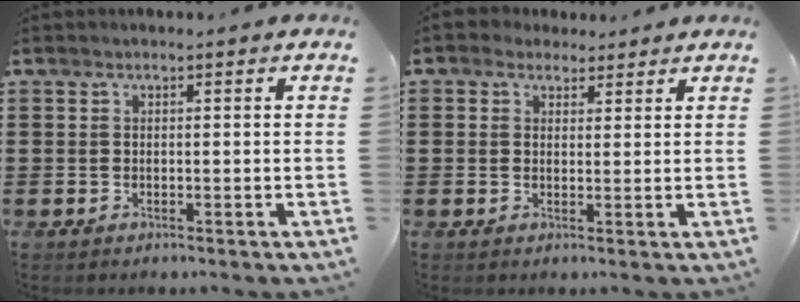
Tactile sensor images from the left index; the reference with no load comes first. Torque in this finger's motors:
{"motor_torque": [1.06, -1.09, -0.28, -0.13]}